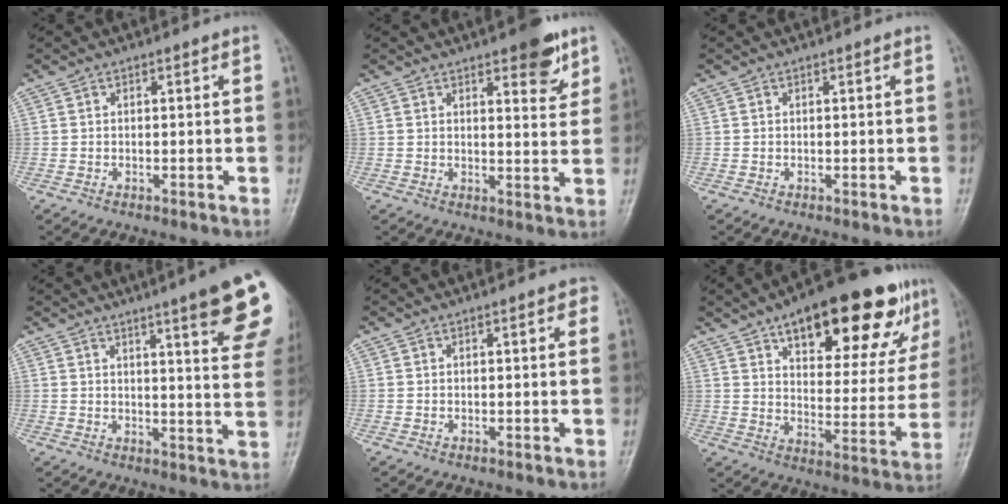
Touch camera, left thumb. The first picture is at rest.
{"total": 7.0, "force": [4.3, 2.6, 4.9], "torque": [-0.042, -0.023, 0.052]}
{"total": 0.0}
{"total": 16.6, "force": [9.7, 2.1, 13.3], "torque": [-0.152, -0.035, 0.109]}
{"total": 1.5, "force": [0.5, 0.7, 1.3], "torque": [-0.011, 0.003, 0.002]}
{"total": 24.4, "force": [14.0, 9.7, 17.4], "torque": [-0.199, -0.028, 0.204]}